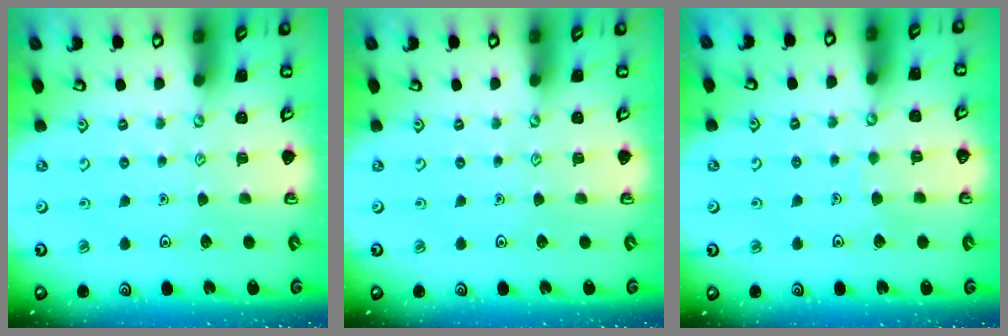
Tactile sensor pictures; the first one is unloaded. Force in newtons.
{"total": 0.0}
{"total": 2.4, "press": 2.4, "slide": 0.1}